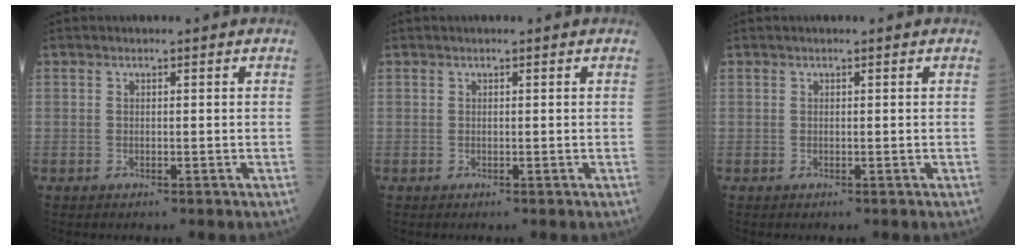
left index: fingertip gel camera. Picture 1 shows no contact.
{"total": 0.0}
{"total": 0.0}